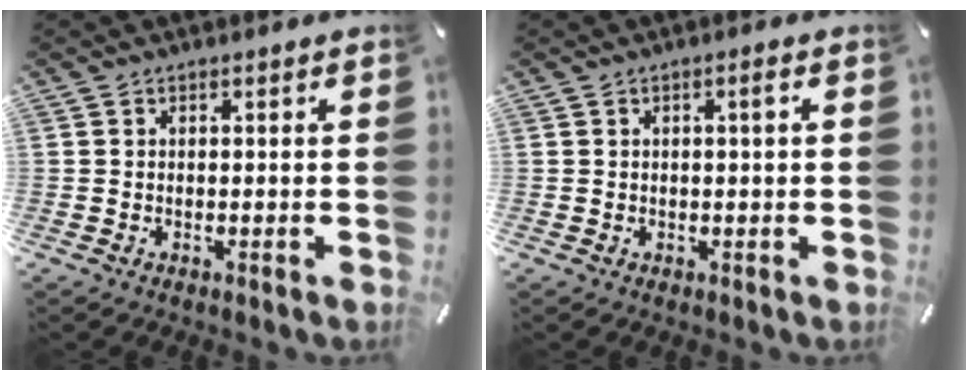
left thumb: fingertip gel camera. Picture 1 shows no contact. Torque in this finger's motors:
{"motor_torque": [-0.15, -0.05, -0.09, 0.00, 0.00]}